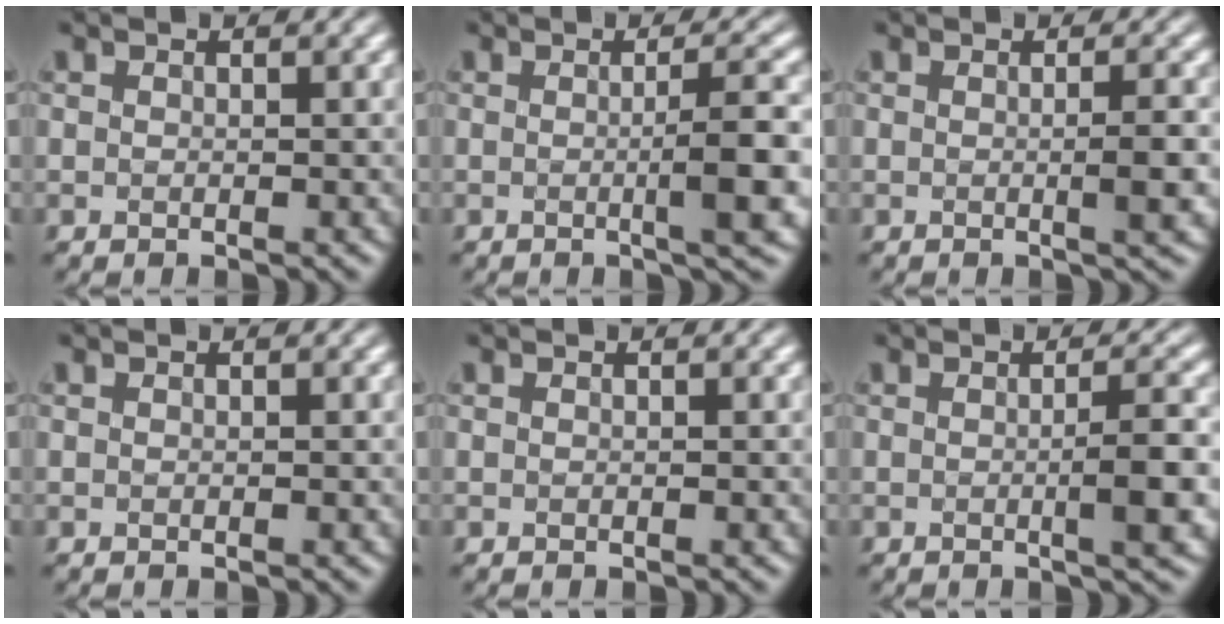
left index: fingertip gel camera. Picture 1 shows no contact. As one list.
[{"total": 4.9, "force": [-1.7, 0.3, 4.6], "torque": [-0.081, 0.004, 0.001]}, {"total": 2.8, "force": [-0.8, 0.4, 2.7], "torque": [-0.045, 0.003, -0.006]}, {"total": 0.0}, {"total": 0.0}, {"total": 4.2, "force": [-1.7, 0.3, 3.8], "torque": [-0.064, 0.005, 0.001]}]